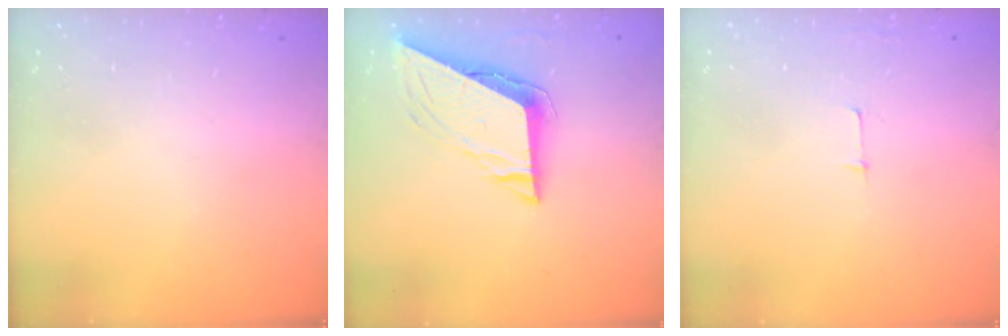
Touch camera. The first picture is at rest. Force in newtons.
{"total": 8.1, "press": 8.1, "slide": 0.3}
{"total": 3.7, "press": 3.7, "slide": 0.3}